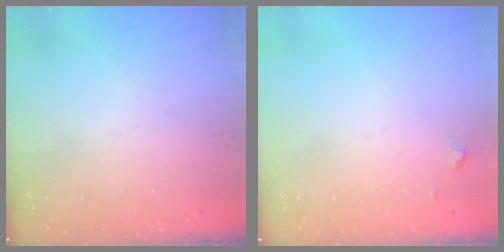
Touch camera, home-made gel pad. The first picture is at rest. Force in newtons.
{"total": 4.5, "press": 4.4, "slide": 0.5}